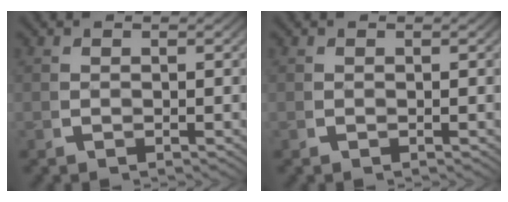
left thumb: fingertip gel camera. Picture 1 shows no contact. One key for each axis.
{"total": 0.0}